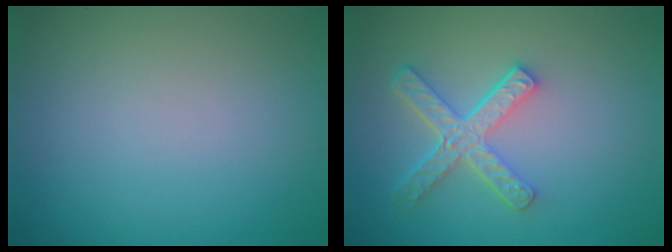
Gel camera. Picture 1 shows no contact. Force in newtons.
{"total": 4.5, "press": 3.3, "slide": 3.1}